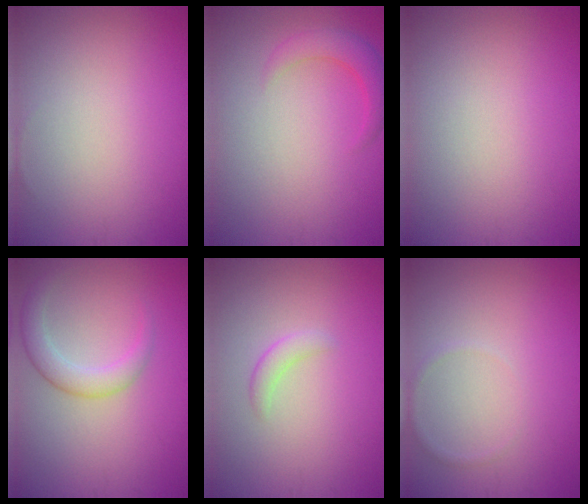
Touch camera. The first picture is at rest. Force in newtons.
{"total": 2.7, "press": 2.6, "slide": 0.3}
{"total": 0.0}
{"total": 2.9, "press": 2.9, "slide": 0.2}
{"total": 1.3, "press": 1.3, "slide": 0.1}
{"total": 0.7, "press": 0.7, "slide": 0.0}